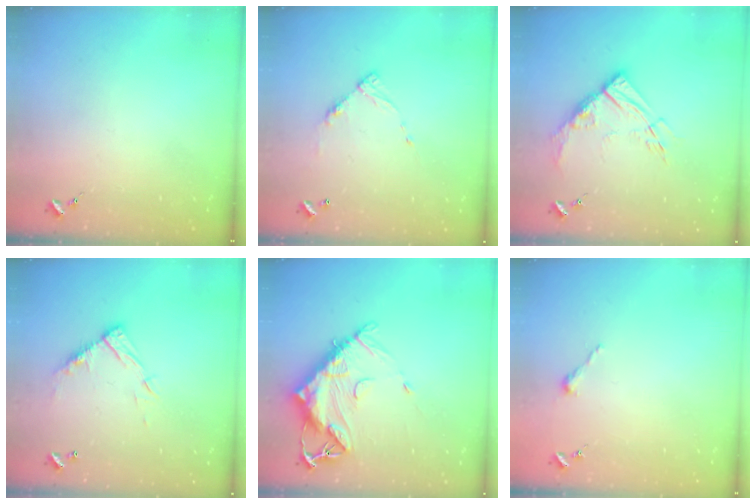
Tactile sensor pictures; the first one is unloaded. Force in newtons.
{"total": 8.8, "press": 8.8, "slide": 0.5}
{"total": 12.7, "press": 12.6, "slide": 1.3}
{"total": 11.4, "press": 11.4, "slide": 0.7}
{"total": 14.5, "press": 14.4, "slide": 1.4}
{"total": 2.5, "press": 2.5, "slide": 0.2}